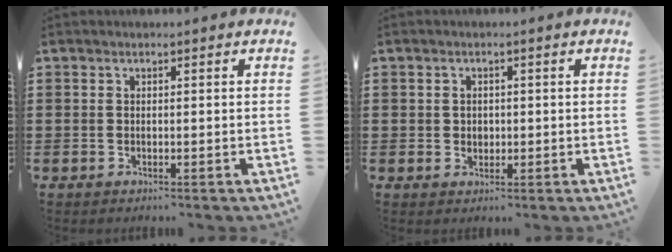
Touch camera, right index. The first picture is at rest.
{"total": 1.5, "force": [0.1, 1.4, 0.5], "torque": [-0.013, 0.009, -0.001]}